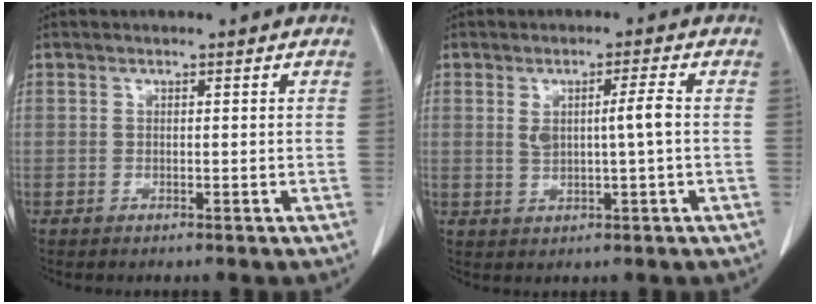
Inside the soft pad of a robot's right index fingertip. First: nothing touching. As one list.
[{"total": 4.3, "force": [0.5, 0.1, 4.2], "torque": [-0.075, 0.001, 0.013]}]